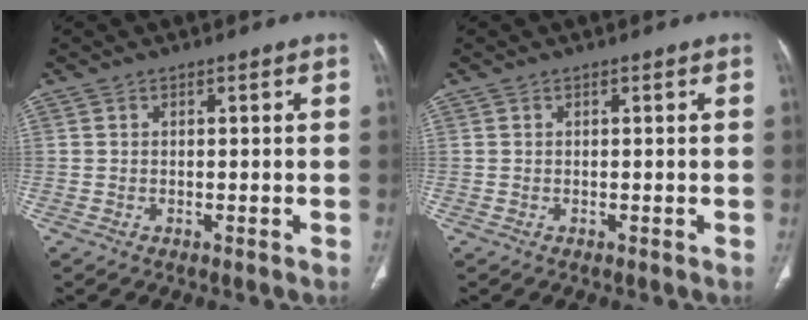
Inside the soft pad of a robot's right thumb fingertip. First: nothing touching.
{"total": 0.0}